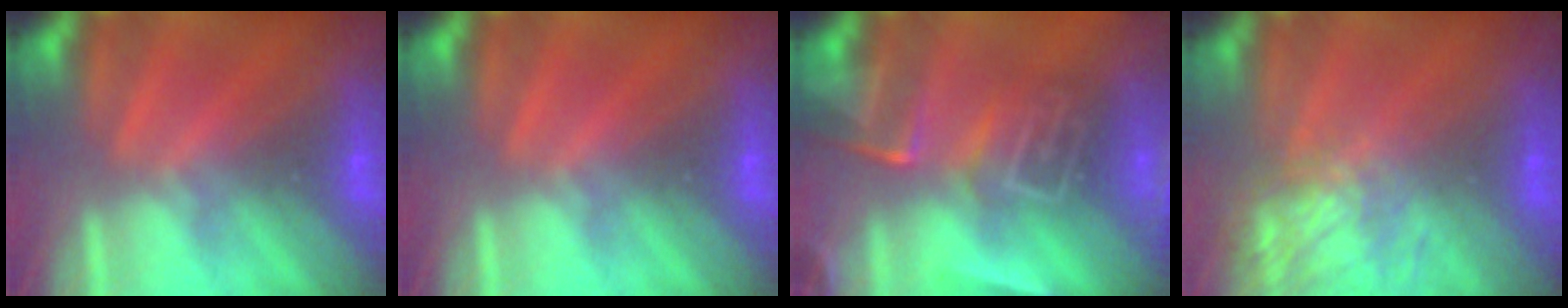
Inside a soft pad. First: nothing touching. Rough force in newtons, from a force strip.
{"total": 0.0}
{"total": 7.8}
{"total": 9.2}